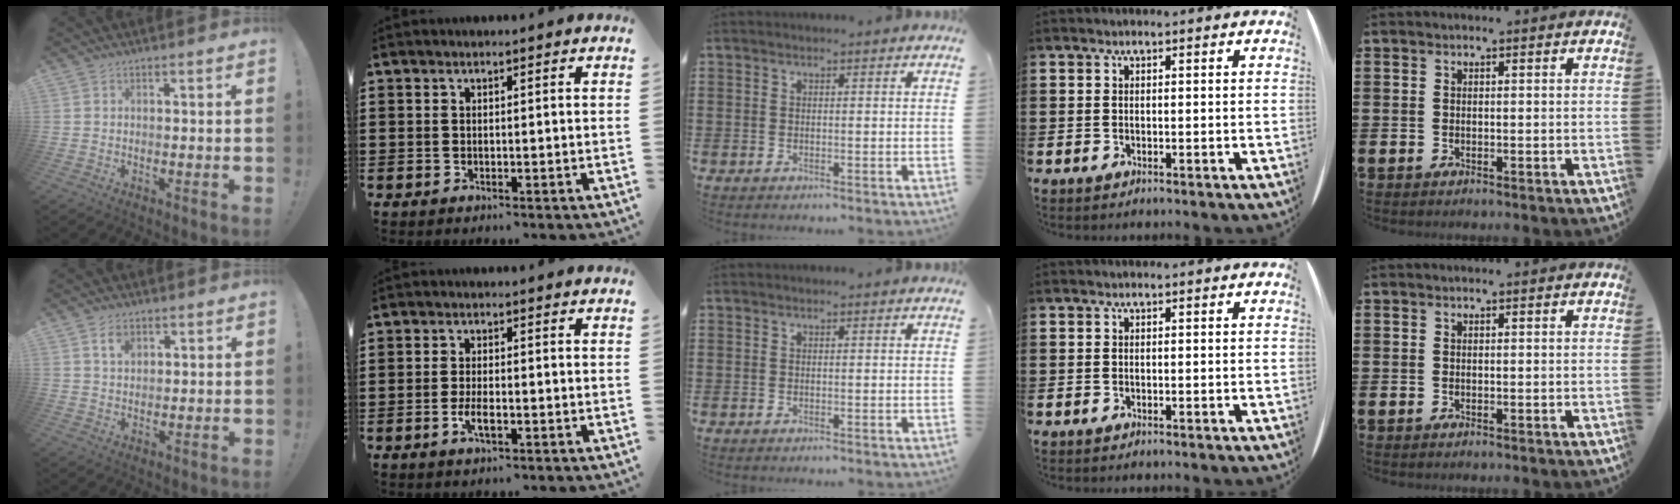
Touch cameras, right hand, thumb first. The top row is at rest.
{"thumb": {"total": 4.2, "force": [2.2, 2.4, 2.6], "torque": [-0.036, -0.007, 0.036]}, "index": {"total": 3.1, "force": [-1.2, 0.9, 2.7], "torque": [-0.054, -0.003, -0.023]}}